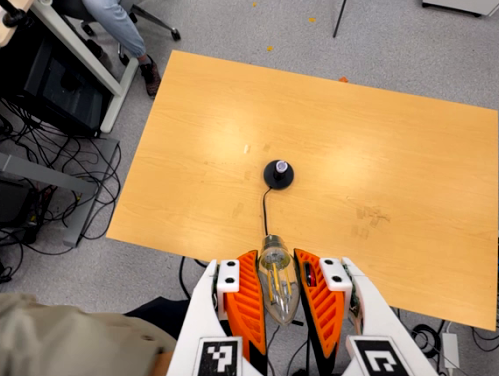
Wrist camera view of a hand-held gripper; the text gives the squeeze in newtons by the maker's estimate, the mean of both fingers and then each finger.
{"total": 20.6, "left": 22.8, "right": 18.5}